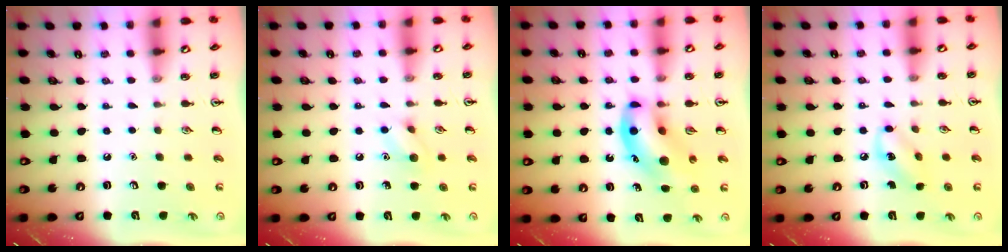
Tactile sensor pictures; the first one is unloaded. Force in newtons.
{"total": 6.9, "press": 6.8, "slide": 1.3}
{"total": 11.7, "press": 11.2, "slide": 3.2}
{"total": 5.7, "press": 5.6, "slide": 0.6}